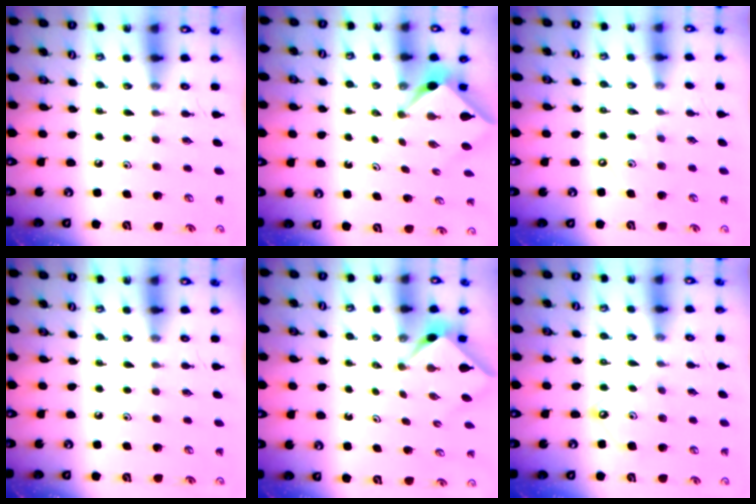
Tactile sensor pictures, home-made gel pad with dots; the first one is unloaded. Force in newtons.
{"total": 2.3, "press": 2.3, "slide": 0.3}
{"total": 3.3, "press": 3.3, "slide": 0.4}
{"total": 0.0}
{"total": 2.2, "press": 2.2, "slide": 0.2}
{"total": 7.7, "press": 7.7, "slide": 0.8}